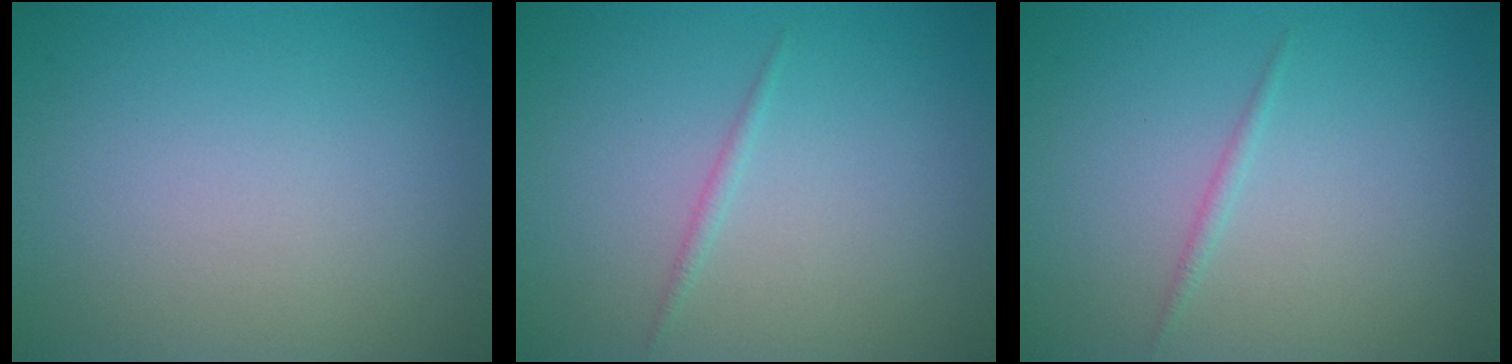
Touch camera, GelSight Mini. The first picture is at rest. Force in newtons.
{"total": 0.7, "press": 0.7, "slide": 0.1}
{"total": 0.7, "press": 0.7, "slide": 0.1}